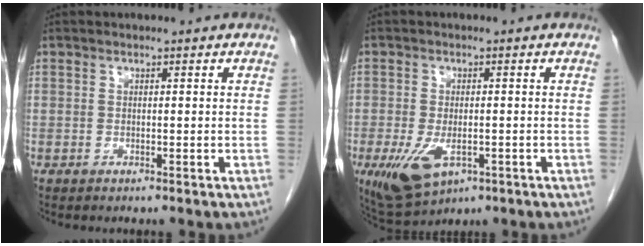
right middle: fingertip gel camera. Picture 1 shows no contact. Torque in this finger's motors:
{"motor_torque": [1.17, -0.97, 0.51, 0.13]}